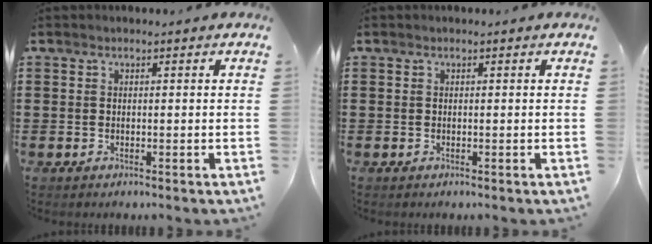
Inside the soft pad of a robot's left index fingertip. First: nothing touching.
{"total": 0.0}